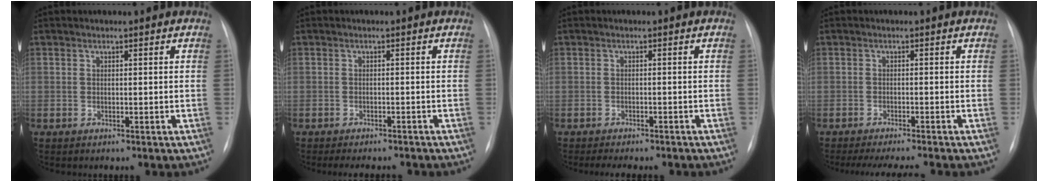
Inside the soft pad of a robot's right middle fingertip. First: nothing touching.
{"total": 7.0, "force": [-6.3, 1.8, 2.5], "torque": [-0.027, -0.002, -0.075]}
{"total": 7.2, "force": [-6.2, 1.9, 3.1], "torque": [-0.038, -0.001, -0.077]}
{"total": 8.2, "force": [-7.2, 0.2, 4.0], "torque": [-0.046, -0.013, -0.104]}